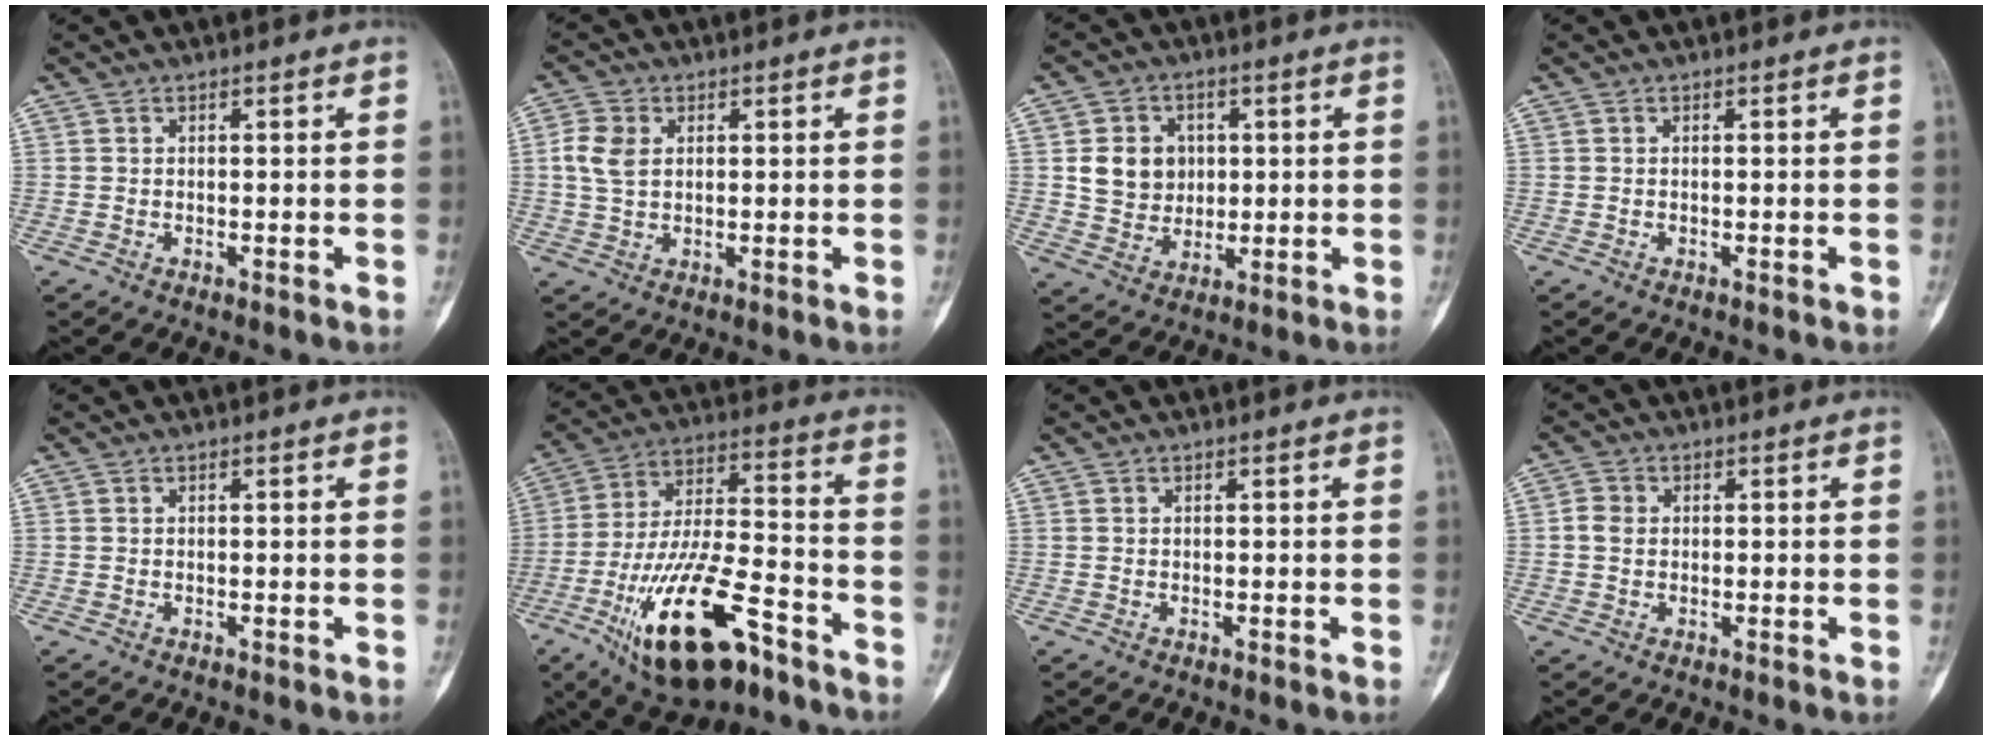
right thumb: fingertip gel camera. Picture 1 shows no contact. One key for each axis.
{"total": 5.5, "fx": 1.2, "fy": 3.8, "fz": 3.8, "tx": -0.080, "ty": 0.004, "tz": 0.023}
{"total": 8.6, "fx": 1.5, "fy": 7.6, "fz": 3.9, "tx": -0.028, "ty": -0.005, "tz": 0.031}
{"total": 0.0}
{"total": 0.0}
{"total": 22.0, "fx": -11.5, "fy": 8.5, "fz": 16.8, "tx": -0.319, "ty": 0.060, "tz": -0.192}
{"total": 0.0}
{"total": 2.6, "fx": 0.2, "fy": 2.2, "fz": 1.4, "tx": -0.023, "ty": 0.005, "tz": 0.000}